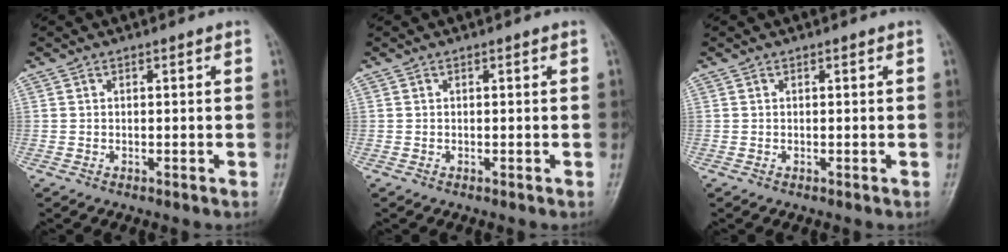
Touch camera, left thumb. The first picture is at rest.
{"total": 0.0}
{"total": 0.0}